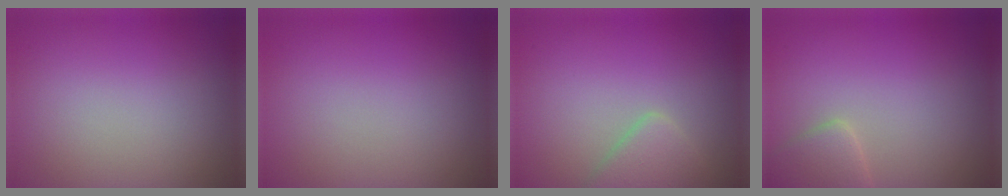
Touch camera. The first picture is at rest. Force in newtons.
{"total": 0.0}
{"total": 2.6, "press": 2.6, "slide": 0.2}
{"total": 2.3, "press": 2.3, "slide": 0.2}